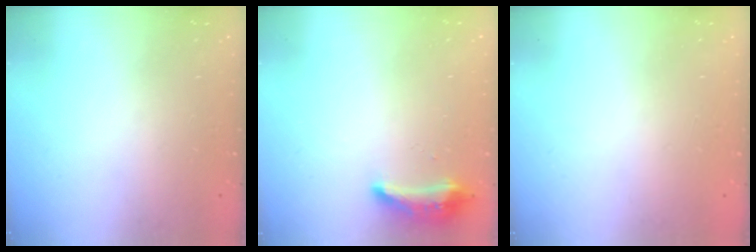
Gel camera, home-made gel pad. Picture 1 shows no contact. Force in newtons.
{"total": 9.1, "press": 9.1, "slide": 0.7}
{"total": 0.0}